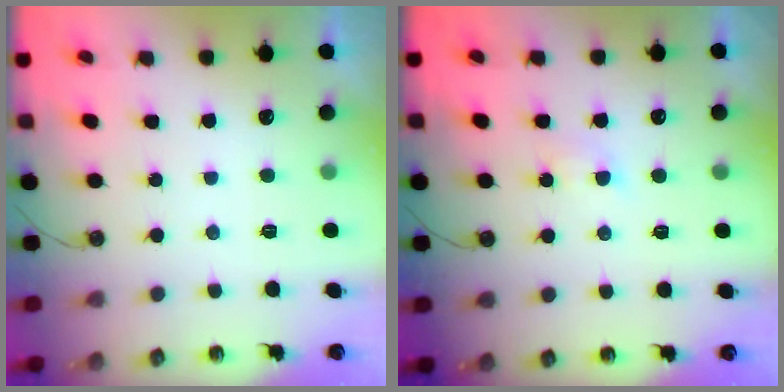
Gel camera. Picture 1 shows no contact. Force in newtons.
{"total": 2.9, "press": 2.9, "slide": 0.5}